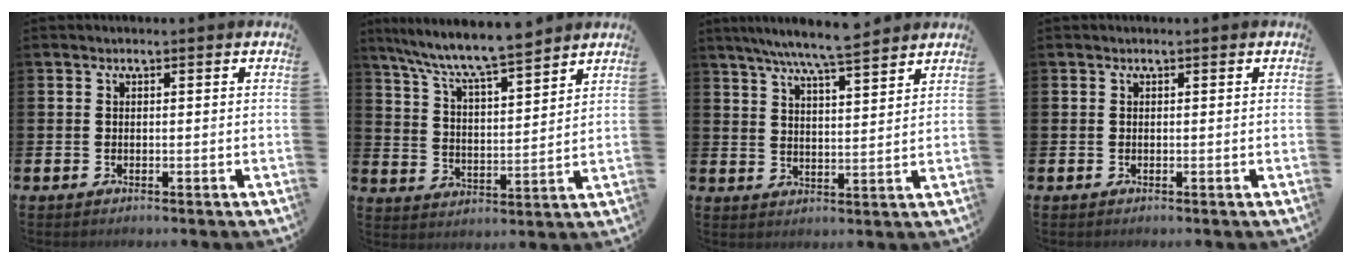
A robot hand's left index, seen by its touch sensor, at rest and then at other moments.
{"total": 8.5, "force": [7.9, 0.5, 3.0], "torque": [-0.094, -0.051, 0.140]}
{"total": 7.4, "force": [6.9, 0.0, 2.6], "torque": [-0.070, -0.033, 0.122]}
{"total": 0.0}